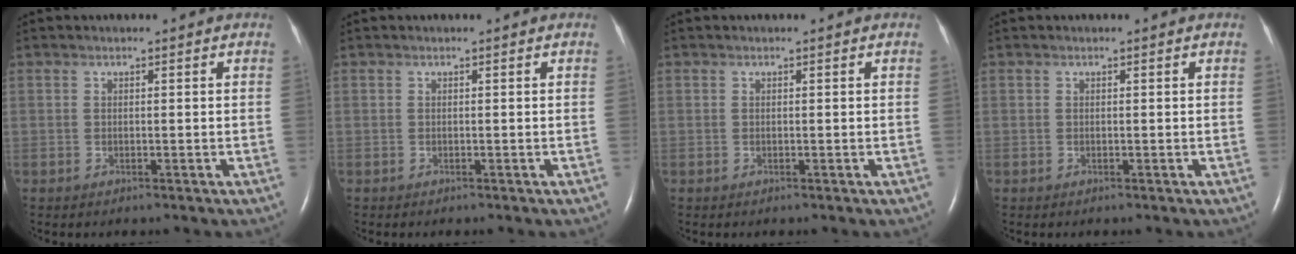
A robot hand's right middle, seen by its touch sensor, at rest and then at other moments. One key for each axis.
{"total": 0.0}
{"total": 0.0}
{"total": 0.0}